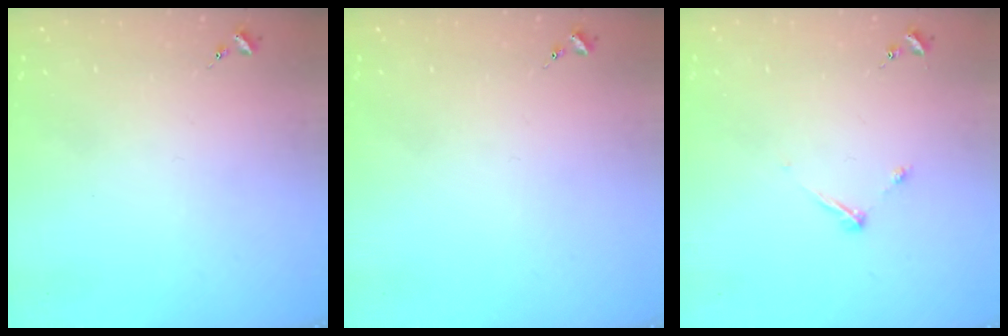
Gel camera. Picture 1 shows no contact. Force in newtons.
{"total": 0.0}
{"total": 4.8, "press": 4.8, "slide": 0.6}